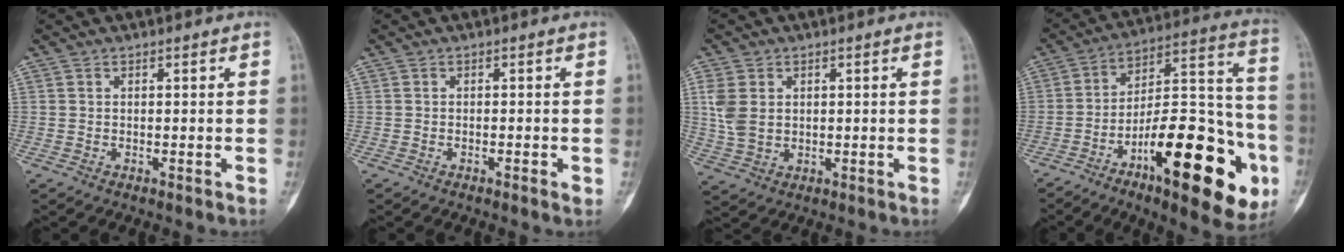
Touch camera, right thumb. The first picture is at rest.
{"total": 1.3, "force": [-0.5, 0.3, 1.2], "torque": [-0.025, -0.002, -0.008]}
{"total": 6.5, "force": [1.3, 4.8, 4.1], "torque": [-0.084, -0.003, 0.034]}
{"total": 28.2, "force": [-11.6, 9.9, 23.7], "torque": [-0.319, 0.065, -0.169]}